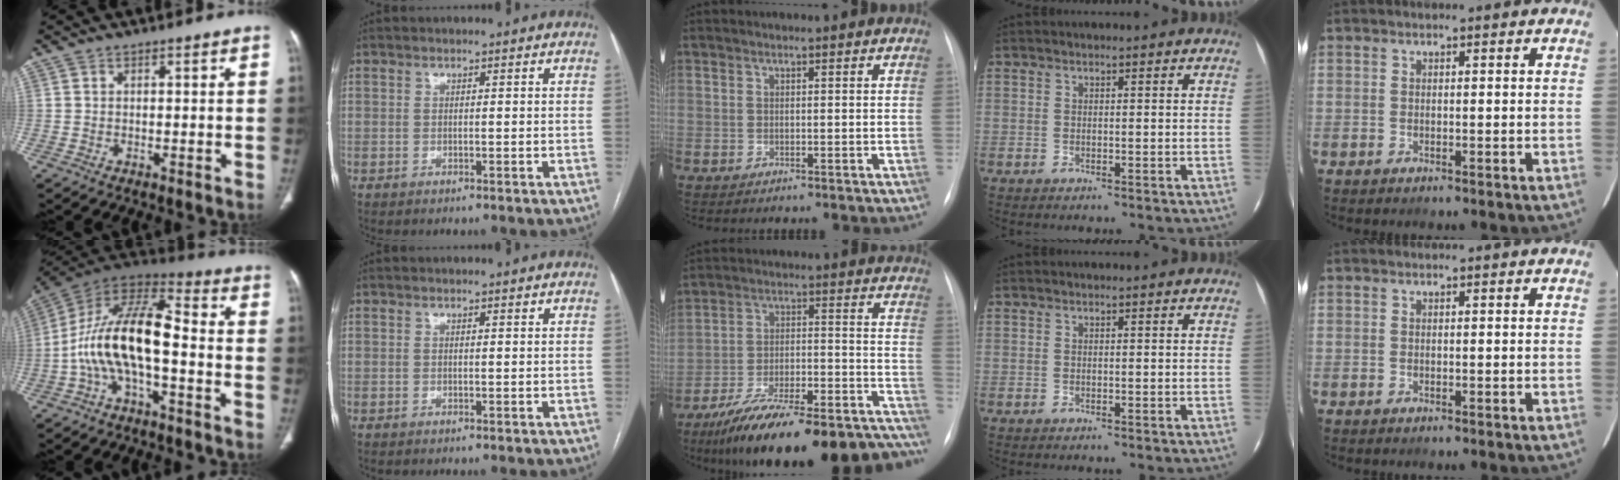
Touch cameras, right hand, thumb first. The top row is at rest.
{"thumb": {"total": 16.1, "force": [-3.5, 6.8, 14.2], "torque": [-0.263, 0.068, -0.071]}, "middle": {"total": 27.2, "force": [-22.8, 6.3, 13.4], "torque": [-0.152, 0.015, -0.325]}}